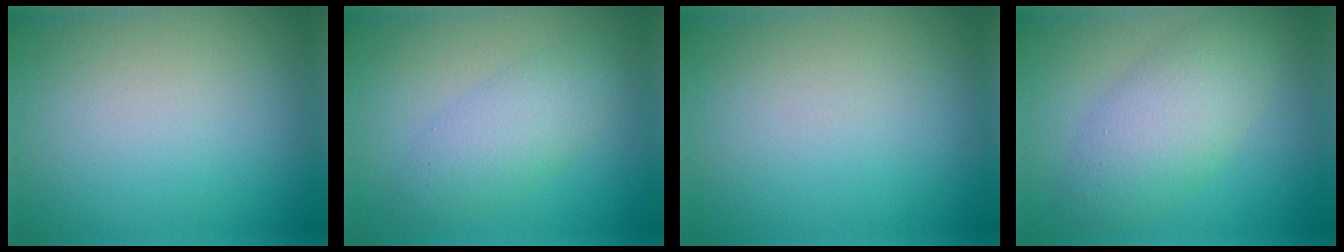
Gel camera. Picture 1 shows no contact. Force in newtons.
{"total": 2.3, "press": 2.3, "slide": 0.2}
{"total": 0.0}
{"total": 5.0, "press": 5.0, "slide": 0.2}